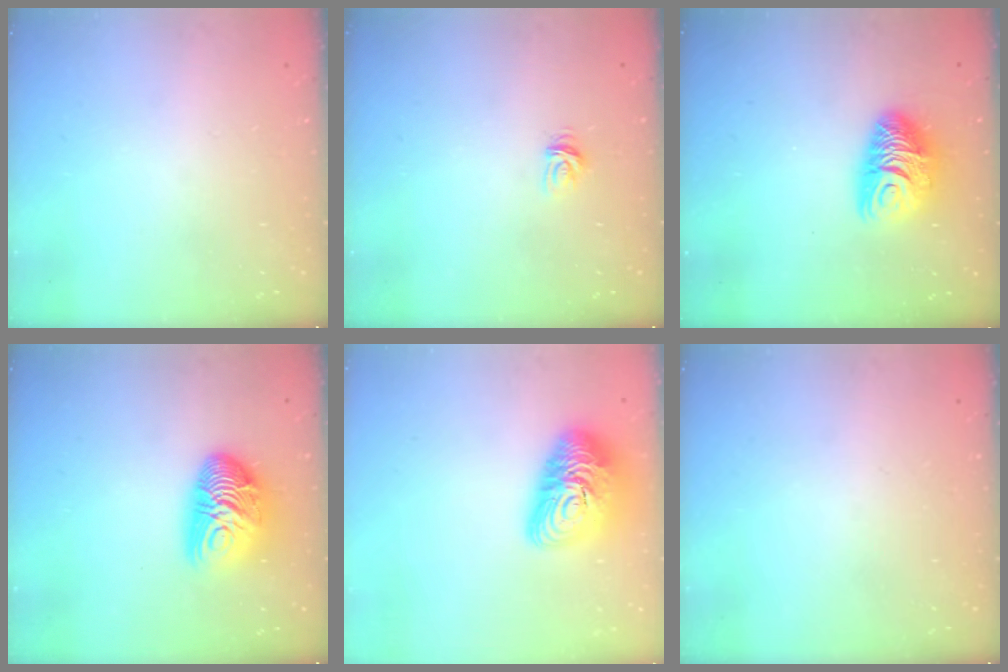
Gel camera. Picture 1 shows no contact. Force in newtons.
{"total": 3.7, "press": 3.7, "slide": 0.4}
{"total": 10.4, "press": 10.4, "slide": 1.2}
{"total": 13.5, "press": 13.5, "slide": 0.2}
{"total": 16.0, "press": 16.0, "slide": 1.2}
{"total": 0.0}